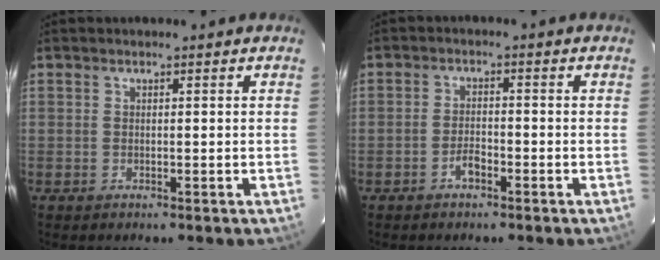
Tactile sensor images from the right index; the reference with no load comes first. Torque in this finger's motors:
{"motor_torque": [0.15, 0.07, 0.02, 0.00]}